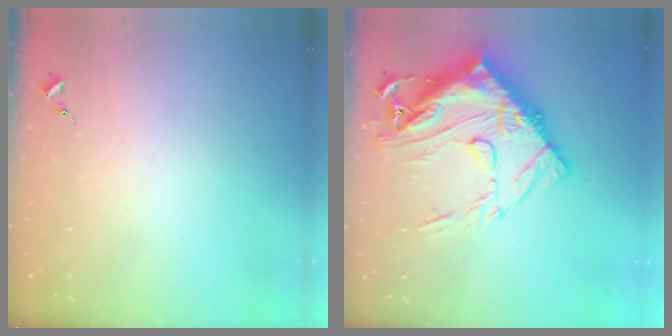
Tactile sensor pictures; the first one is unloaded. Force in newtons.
{"total": 27.3, "press": 27.2, "slide": 2.8}